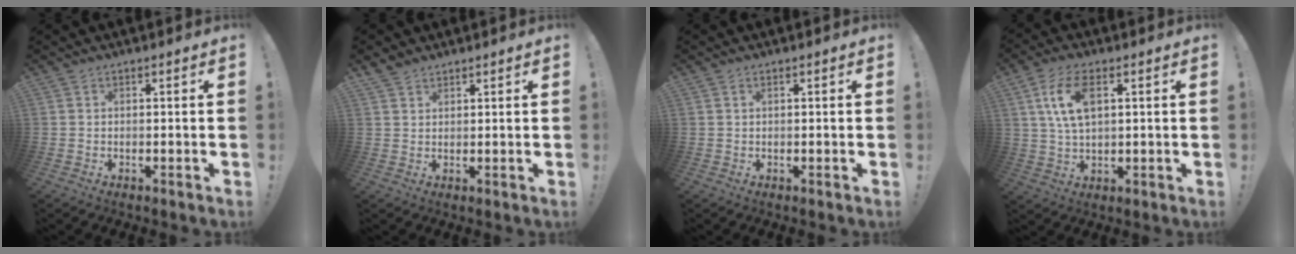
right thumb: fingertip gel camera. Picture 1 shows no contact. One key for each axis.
{"total": 2.9, "fx": 2.5, "fy": 1.4, "fz": 0.7, "tx": -0.003, "ty": -0.017, "tz": 0.046}
{"total": 0.6, "fx": 0.4, "fy": 0.2, "fz": 0.4, "tx": -0.008, "ty": 0.001, "tz": 0.009}
{"total": 10.5, "fx": 3.5, "fy": 5.4, "fz": 8.3, "tx": -0.149, "ty": -0.001, "tz": 0.064}